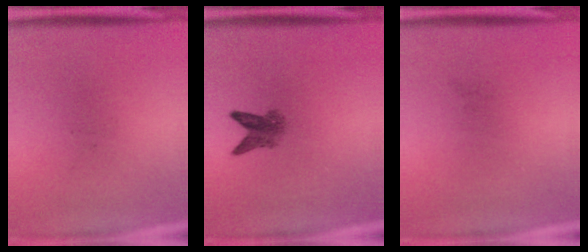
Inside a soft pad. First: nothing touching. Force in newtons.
{"total": 3.3}
{"total": 0.0}